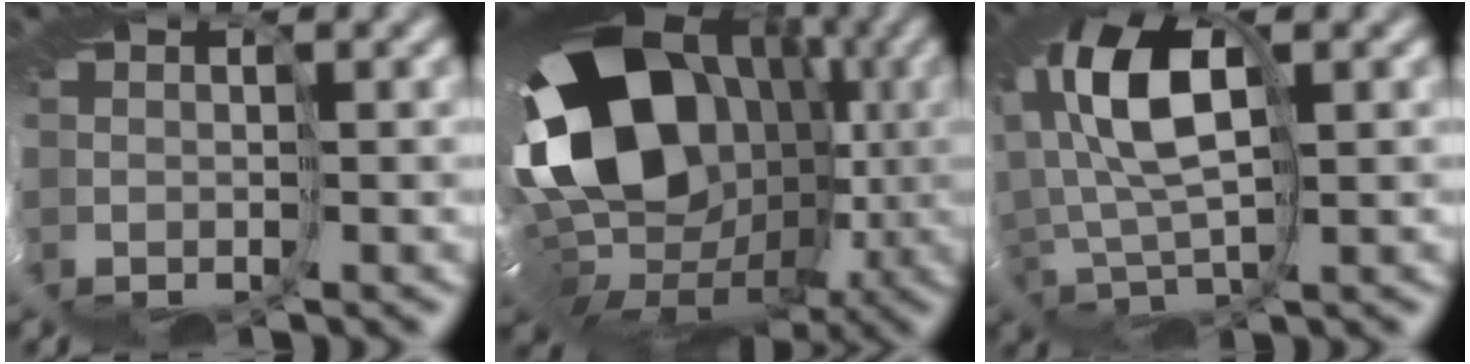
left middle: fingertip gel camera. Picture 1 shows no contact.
{"total": 16.5, "force": [3.7, 12.6, 10.0], "torque": [-0.157, 0.007, 0.044]}
{"total": 7.9, "force": [3.9, 3.1, 6.1], "torque": [-0.145, 0.021, 0.053]}